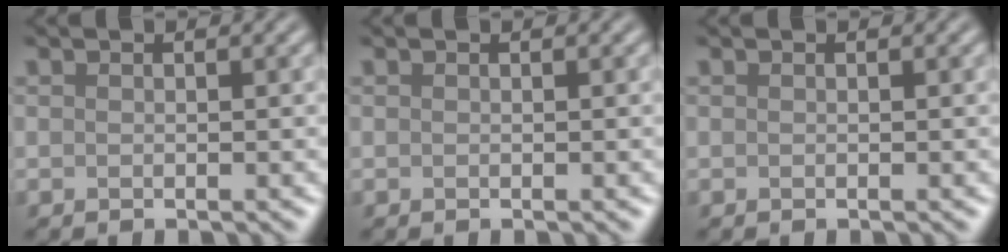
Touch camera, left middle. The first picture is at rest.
{"total": 0.0}
{"total": 0.0}